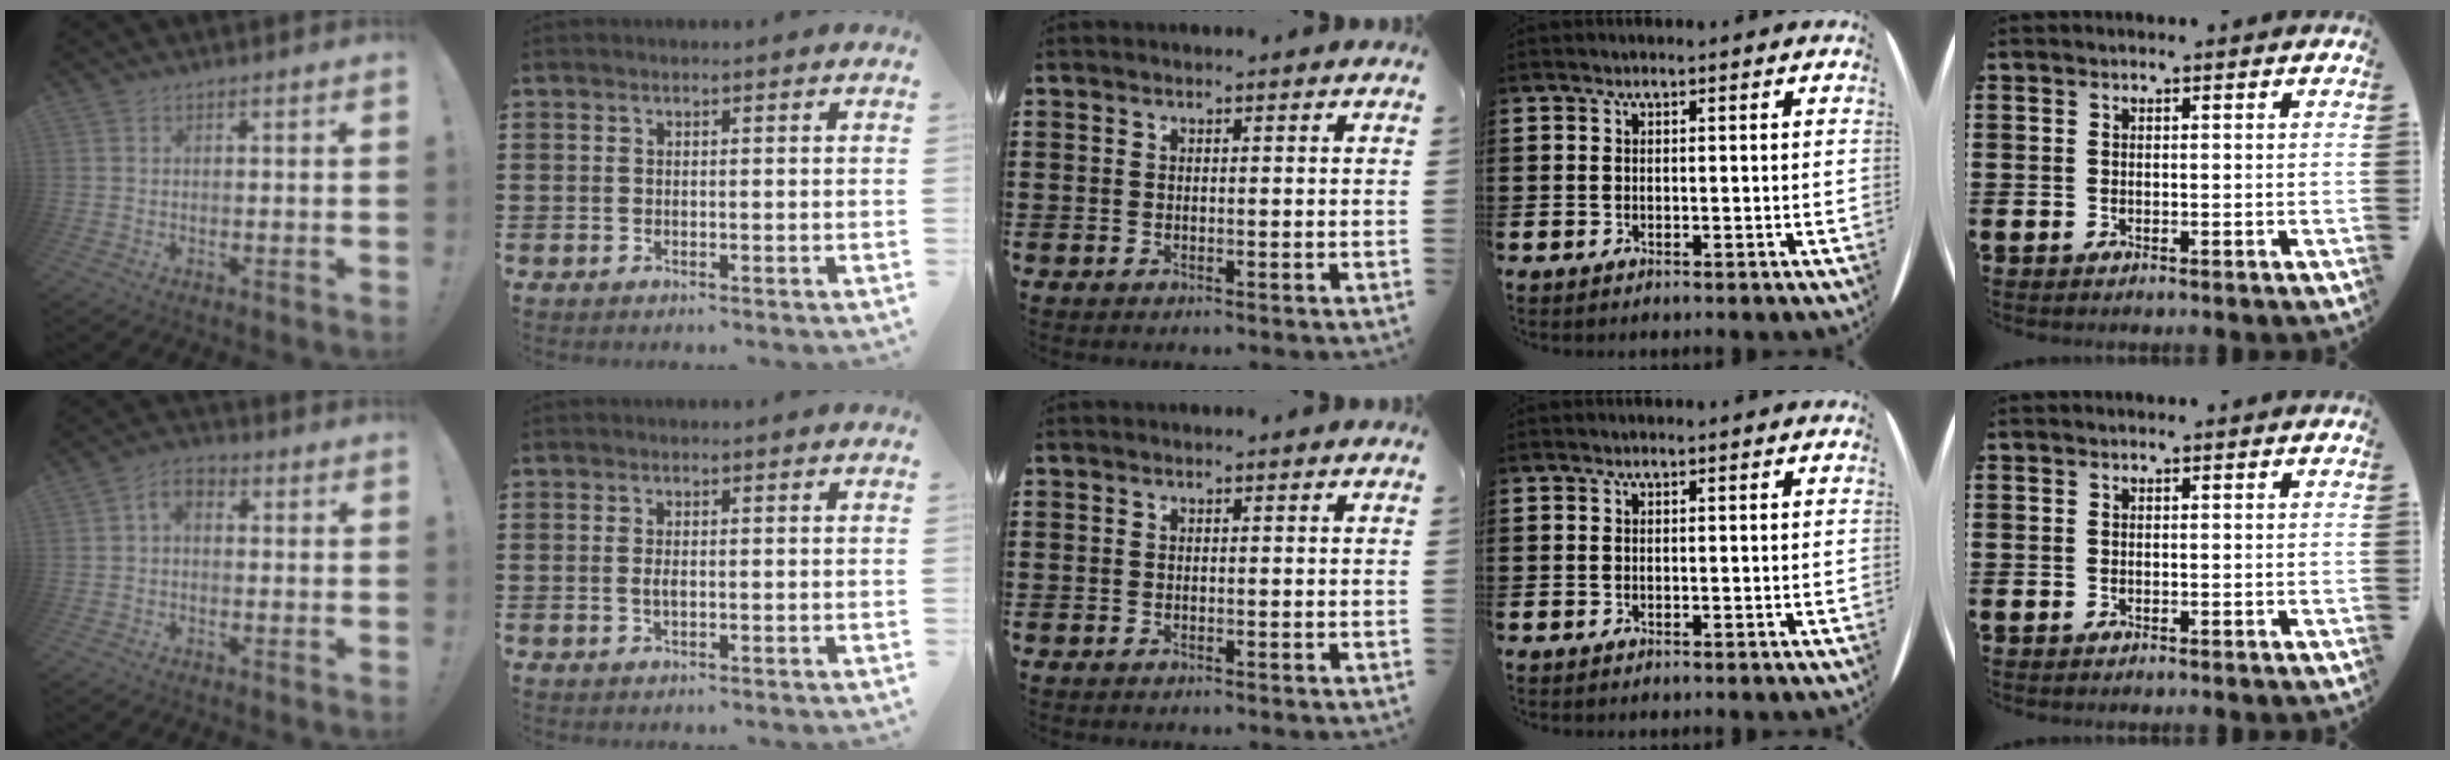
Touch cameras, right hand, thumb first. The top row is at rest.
{"thumb": {"total": 4.1, "force": [0.1, 2.7, 3.1], "torque": [-0.050, 0.007, 0.003]}, "index": {"total": 1.5, "force": [-0.2, 0.6, 1.4], "torque": [-0.034, -0.001, -0.006]}}